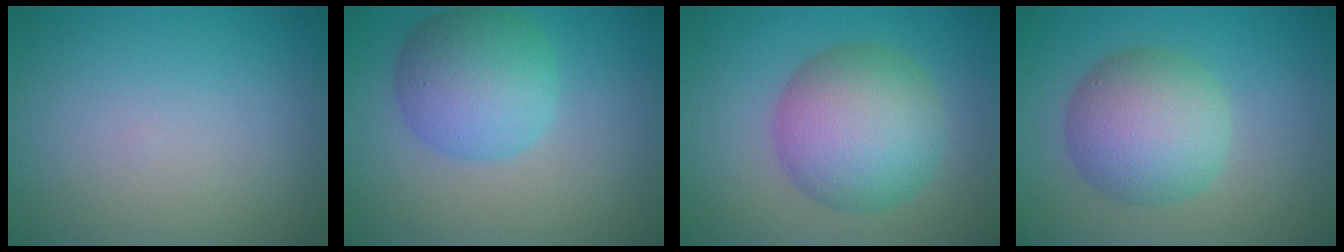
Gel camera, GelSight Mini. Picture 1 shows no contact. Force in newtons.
{"total": 6.3, "press": 6.3, "slide": 0.2}
{"total": 8.5, "press": 8.5, "slide": 0.3}
{"total": 6.7, "press": 6.7, "slide": 0.2}